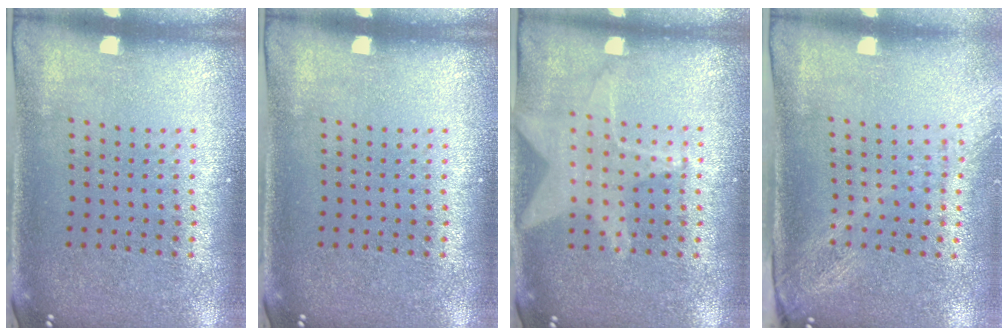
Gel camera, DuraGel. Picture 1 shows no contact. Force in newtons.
{"total": 0.0}
{"total": 1.5, "press": 1.4, "slide": 0.5}
{"total": 2.0, "press": 1.6, "slide": 1.2}